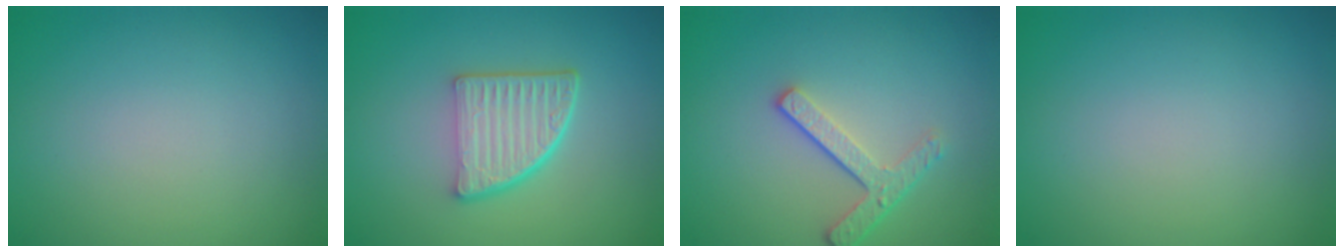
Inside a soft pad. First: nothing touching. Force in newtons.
{"total": 5.3, "press": 3.6, "slide": 3.9}
{"total": 2.9, "press": 2.4, "slide": 1.6}
{"total": 0.0}